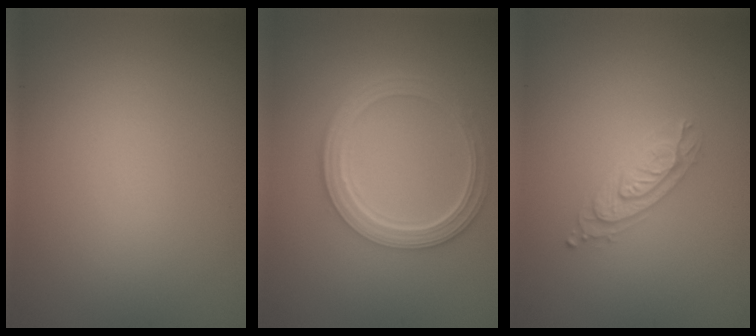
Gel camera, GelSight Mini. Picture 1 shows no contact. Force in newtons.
{"total": 5.1, "press": 3.7, "slide": 3.5}
{"total": 2.4, "press": 2.2, "slide": 0.9}